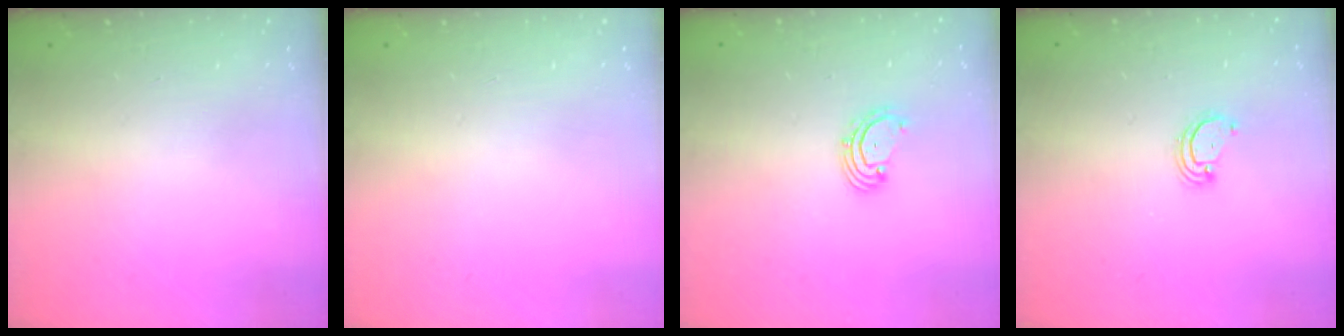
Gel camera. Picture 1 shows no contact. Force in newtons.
{"total": 0.0}
{"total": 2.2, "press": 2.1, "slide": 0.7}
{"total": 2.6, "press": 2.6, "slide": 0.1}